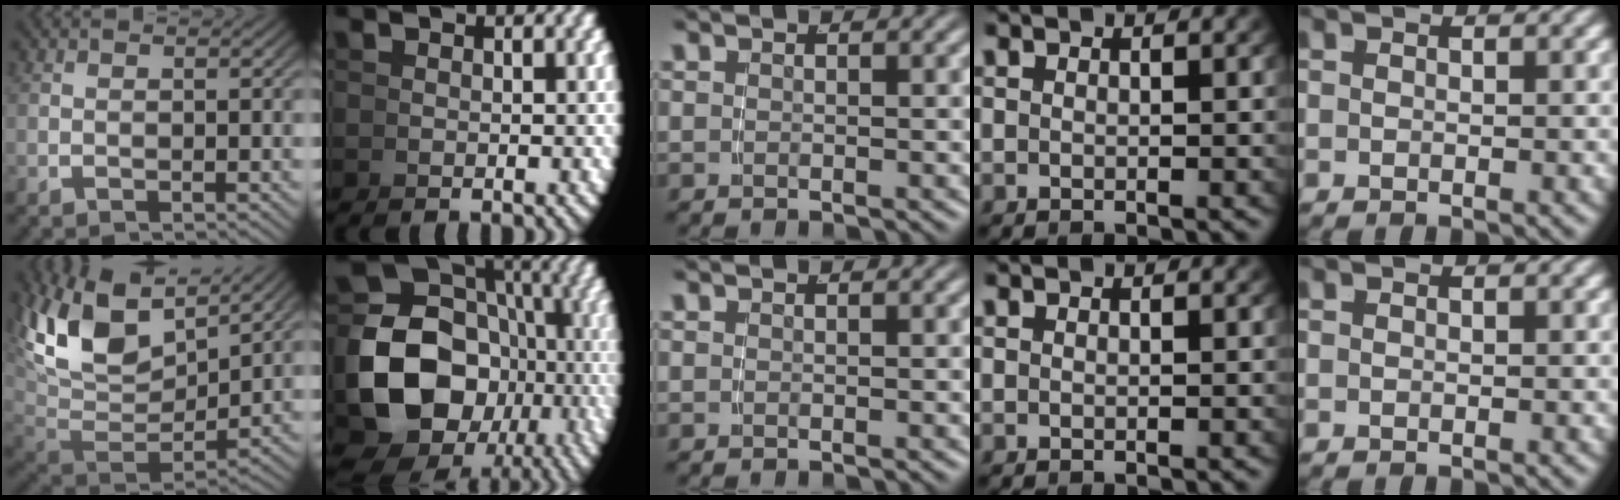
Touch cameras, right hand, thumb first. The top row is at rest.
{"thumb": {"total": 11.8, "force": [3.6, 7.1, 8.8], "torque": [-0.202, -0.026, 0.076]}, "index": {"total": 16.4, "force": [-2.5, 13.2, 9.4], "torque": [-0.214, -0.072, -0.018]}}